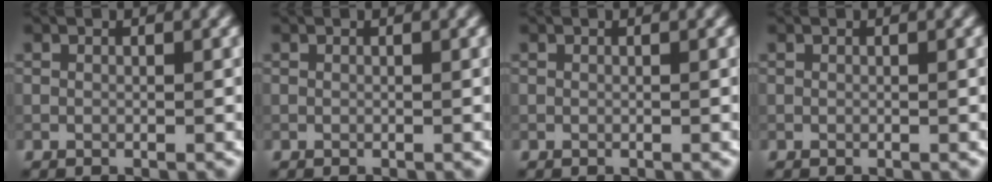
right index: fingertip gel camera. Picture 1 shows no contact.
{"total": 0.0}
{"total": 0.0}
{"total": 0.0}